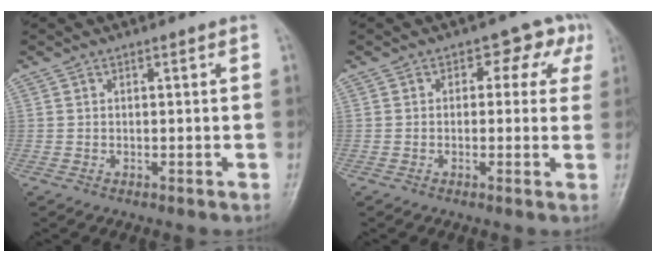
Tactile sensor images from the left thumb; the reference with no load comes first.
{"total": 5.3, "force": [1.6, 3.8, 3.2], "torque": [0.010, 0.005, 0.003]}